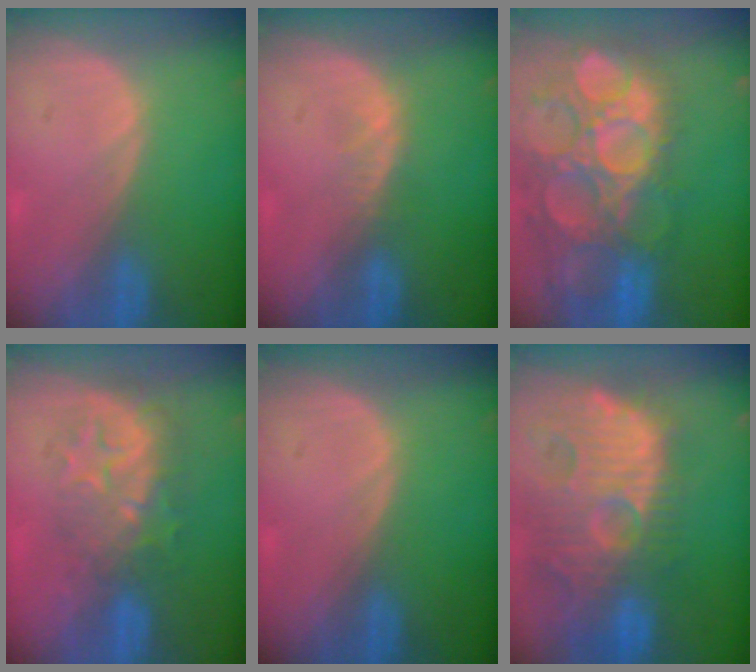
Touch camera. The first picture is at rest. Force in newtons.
{"total": 1.5, "press": 1.5, "slide": 0.2}
{"total": 15.3, "press": 12.6, "slide": 8.7}
{"total": 8.8, "press": 7.7, "slide": 4.2}
{"total": 0.0}
{"total": 14.4, "press": 12.6, "slide": 7.0}